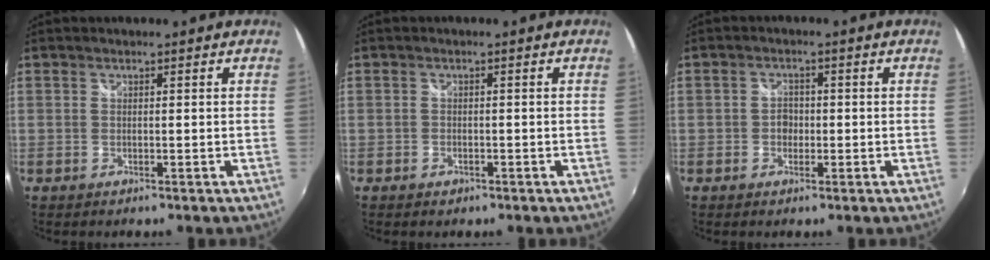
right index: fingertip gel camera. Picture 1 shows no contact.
{"total": 1.7, "force": [-1.0, 1.3, 0.4], "torque": [-0.011, -0.002, -0.014]}
{"total": 2.5, "force": [-0.6, 2.2, 0.9], "torque": [-0.013, 0.004, -0.011]}